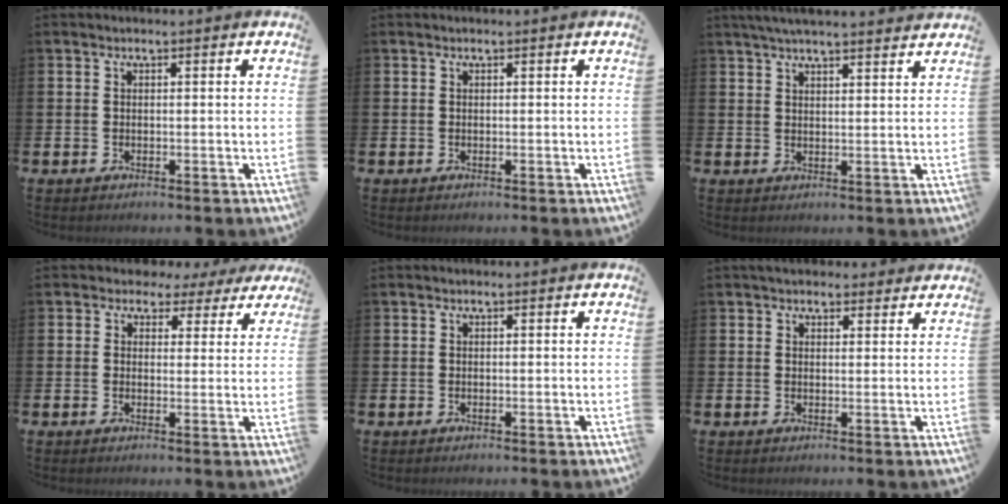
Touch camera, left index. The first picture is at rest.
{"total": 0.0}
{"total": 4.1, "force": [3.9, 0.1, 1.3], "torque": [-0.034, -0.011, 0.071]}
{"total": 2.6, "force": [1.6, 2.1, 0.2], "torque": [-0.008, -0.007, 0.021]}
{"total": 0.0}
{"total": 2.6, "force": [2.3, 1.1, 0.1], "torque": [0.009, -0.008, 0.039]}